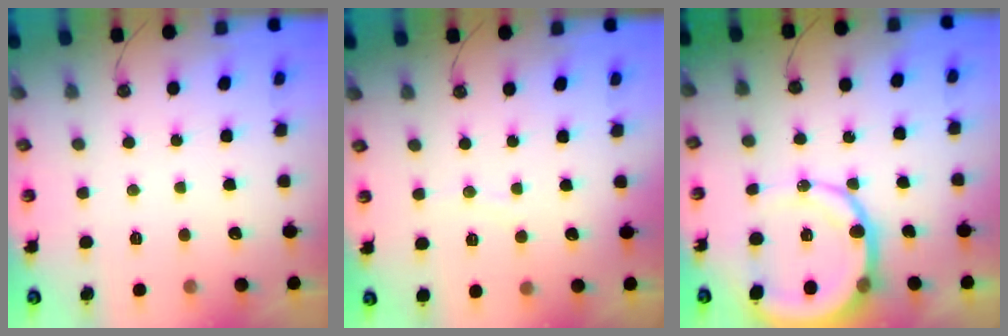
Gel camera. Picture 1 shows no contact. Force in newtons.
{"total": 2.8, "press": 2.8, "slide": 0.4}
{"total": 13.1, "press": 13.0, "slide": 1.9}